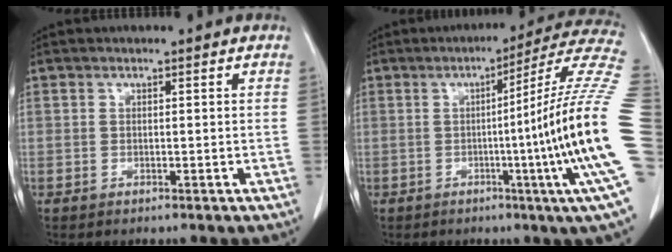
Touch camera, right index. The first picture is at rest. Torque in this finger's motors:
{"motor_torque": [1.43, -0.71, 0.83, 0.20]}